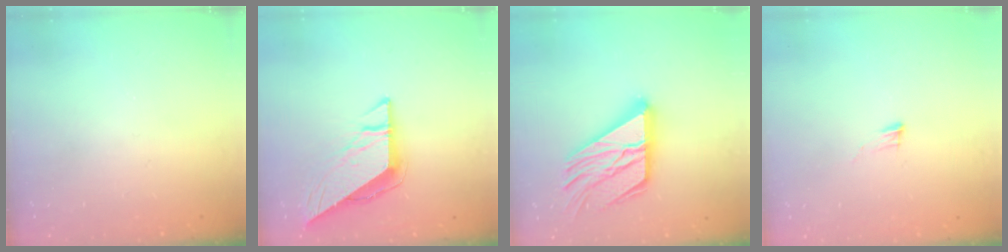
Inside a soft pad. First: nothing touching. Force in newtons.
{"total": 8.8, "press": 8.7, "slide": 0.8}
{"total": 21.7, "press": 21.6, "slide": 2.2}
{"total": 5.2, "press": 5.1, "slide": 1.0}